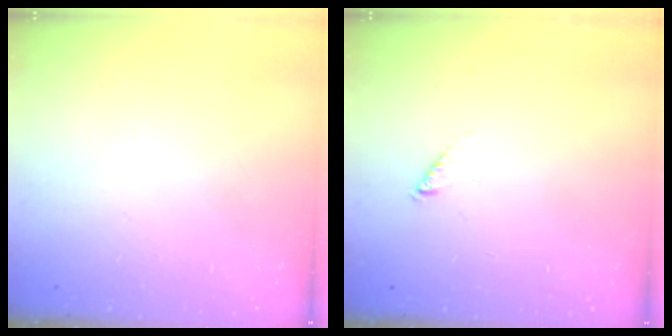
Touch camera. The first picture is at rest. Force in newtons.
{"total": 0.0}